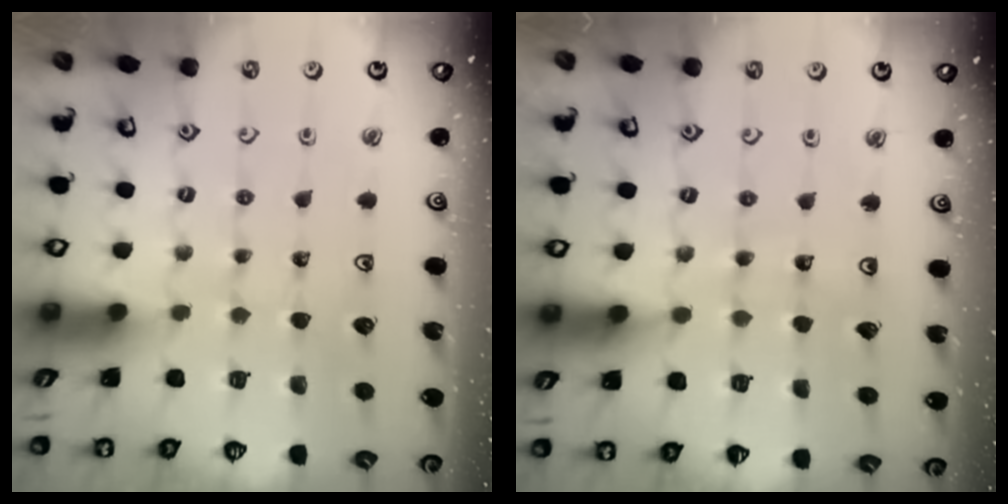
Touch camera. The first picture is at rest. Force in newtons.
{"total": 3.4, "press": 3.4, "slide": 0.3}